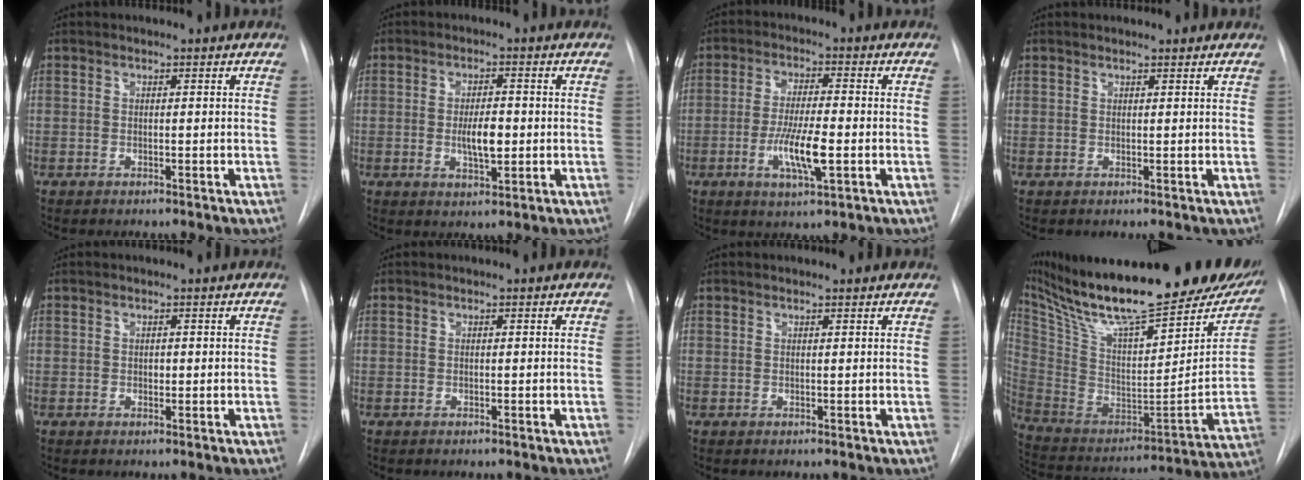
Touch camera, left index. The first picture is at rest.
{"total": 4.8, "force": [-0.9, 1.6, 4.5], "torque": [-0.077, -0.008, -0.012]}
{"total": 8.0, "force": [-2.6, 1.3, 7.5], "torque": [-0.143, -0.014, -0.046]}
{"total": 1.8, "force": [1.8, 0.3, 0.5], "torque": [-0.011, 0.010, 0.017]}
{"total": 0.6, "force": [-0.3, 0.4, 0.2], "torque": [-0.001, -0.005, -0.007]}
{"total": 0.0}
{"total": 1.2, "force": [1.2, 0.1, 0.3], "torque": [-0.009, 0.008, 0.012]}
{"total": 35.5, "force": [27.2, 8.5, 21.1], "torque": [-0.366, -0.037, 0.397]}